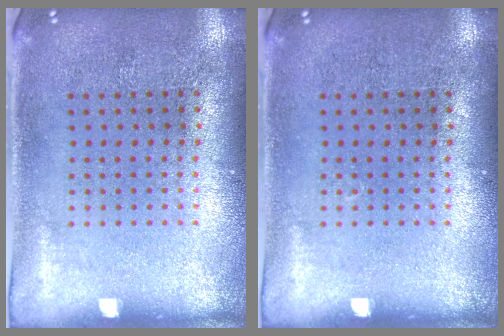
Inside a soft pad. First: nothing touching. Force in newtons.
{"total": 0.0}